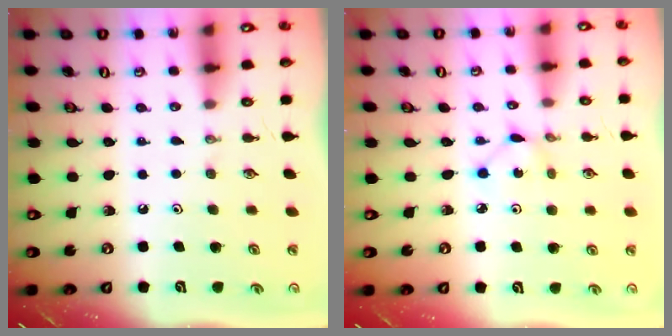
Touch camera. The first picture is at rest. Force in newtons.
{"total": 1.3, "press": 1.3, "slide": 0.2}